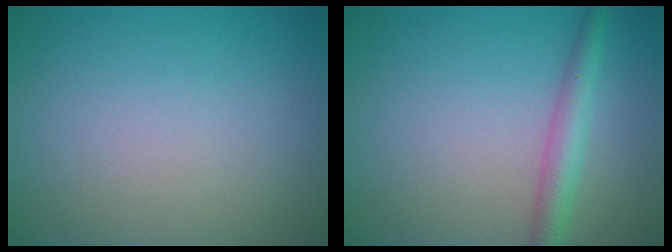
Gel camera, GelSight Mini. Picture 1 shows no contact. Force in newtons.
{"total": 3.0, "press": 3.0, "slide": 0.1}